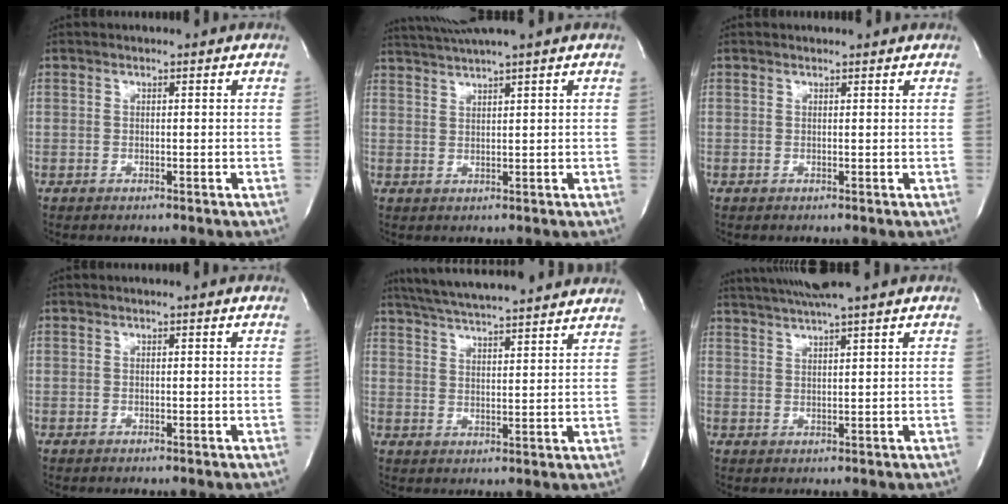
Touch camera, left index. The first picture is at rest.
{"total": 5.4, "force": [4.7, -1.7, 2.2], "torque": [-0.040, 0.013, 0.085]}
{"total": 2.2, "force": [2.1, 0.5, 0.3], "torque": [-0.010, 0.010, 0.020]}
{"total": 0.9, "force": [0.8, 0.0, 0.3], "torque": [-0.010, 0.004, 0.008]}
{"total": 21.0, "force": [19.0, 1.7, 8.9], "torque": [-0.153, 0.021, 0.262]}
{"total": 9.0, "force": [7.8, -0.9, 4.4], "torque": [-0.082, 0.024, 0.118]}